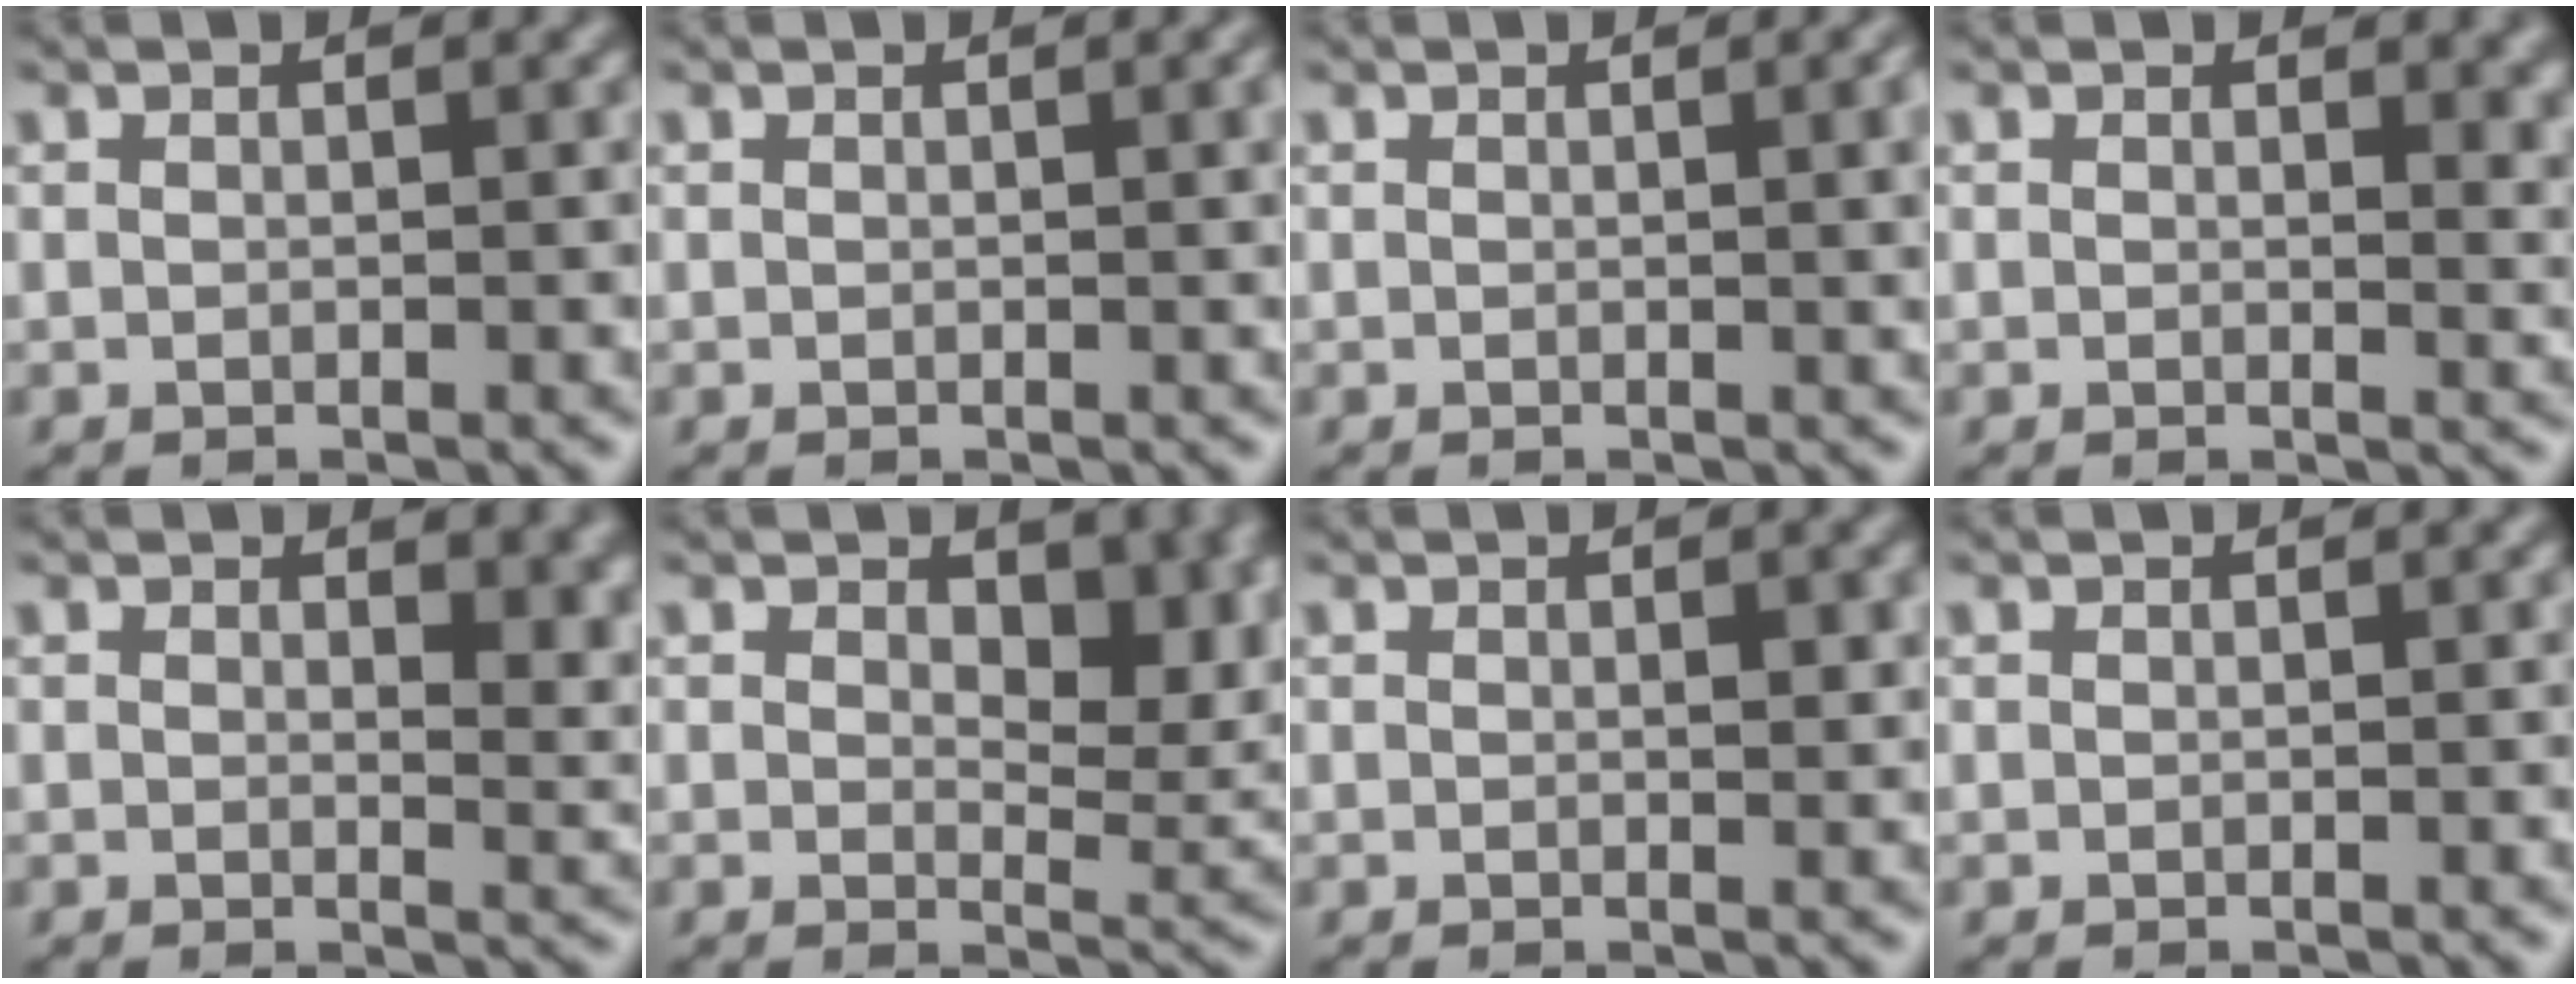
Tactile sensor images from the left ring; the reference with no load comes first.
{"total": 1.0, "force": [0.3, 0.2, 0.9], "torque": [-0.012, 0.002, 0.003]}
{"total": 2.4, "force": [0.4, 0.7, 2.2], "torque": [-0.022, 0.004, 0.002]}
{"total": 2.9, "force": [1.1, 1.5, 2.2], "torque": [-0.022, -0.006, 0.015]}
{"total": 4.0, "force": [1.7, 2.1, 3.0], "torque": [-0.029, -0.010, 0.026]}
{"total": 7.1, "force": [2.1, 4.1, 5.4], "torque": [-0.075, -0.011, 0.034]}
{"total": 0.9, "force": [0.2, 0.4, 0.8], "torque": [-0.009, -0.002, 0.003]}
{"total": 0.0}